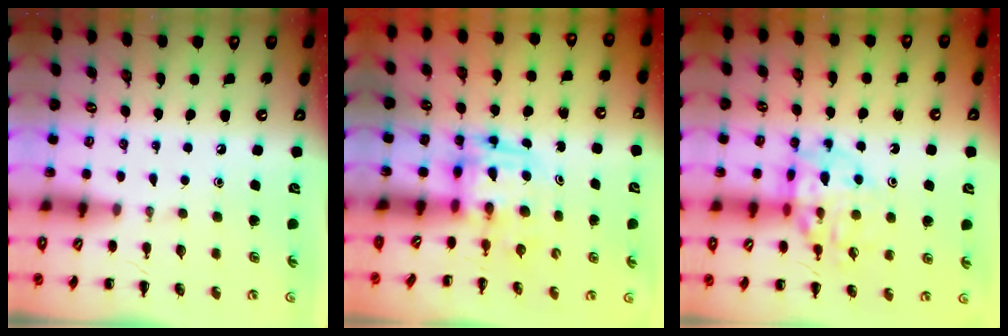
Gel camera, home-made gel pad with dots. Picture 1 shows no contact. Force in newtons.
{"total": 3.9, "press": 3.8, "slide": 0.7}
{"total": 14.5, "press": 14.4, "slide": 2.0}